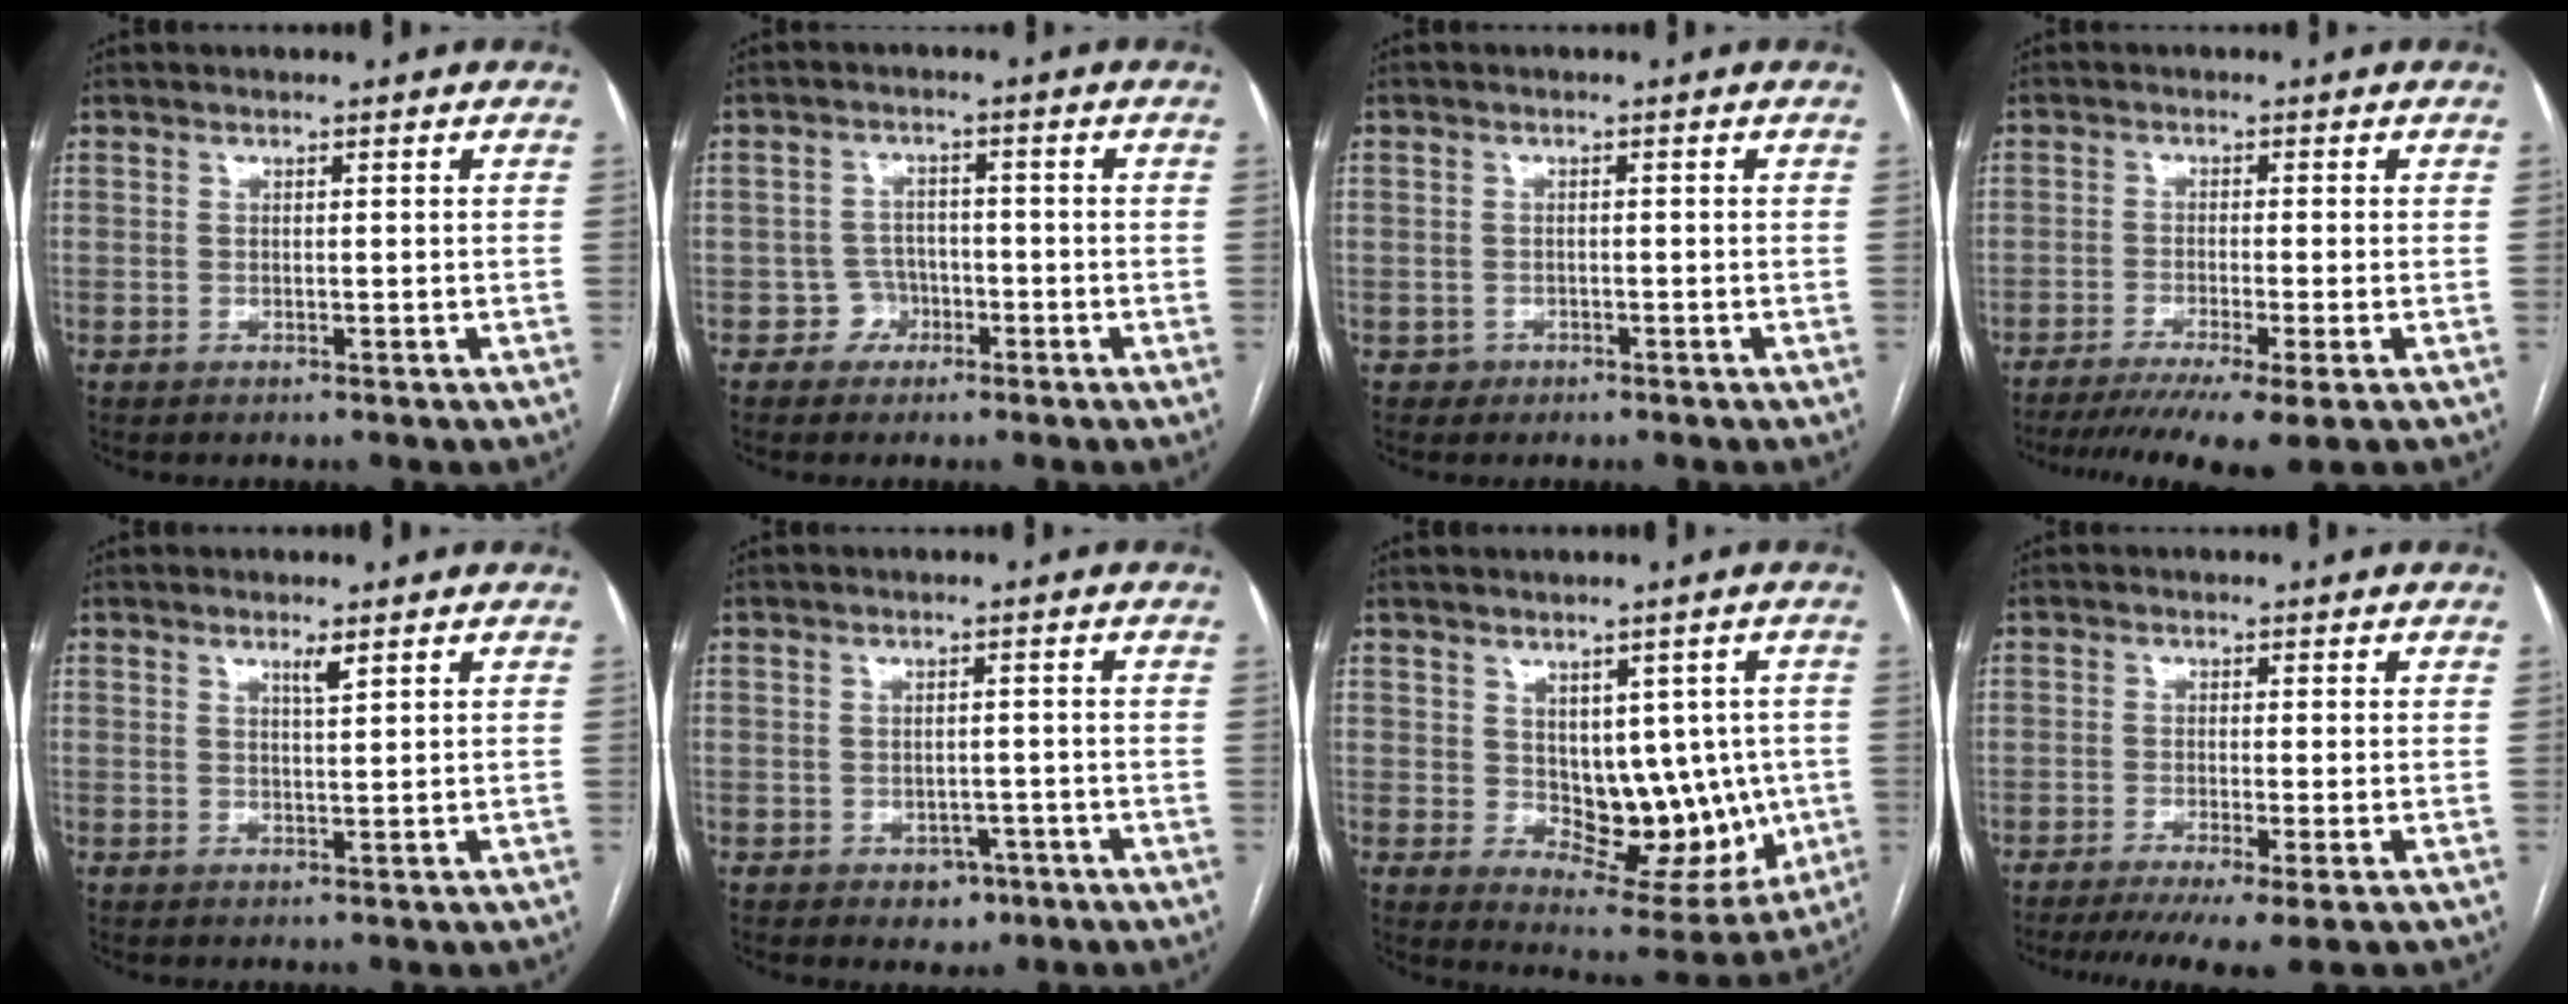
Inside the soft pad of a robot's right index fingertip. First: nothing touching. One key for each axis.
{"total": 3.4, "fx": -1.6, "fy": 3.0, "fz": -0.1, "tx": 0.012, "ty": 0.016, "tz": -0.028}
{"total": 1.7, "fx": -0.9, "fy": 1.4, "fz": -0.2, "tx": 0.006, "ty": 0.009, "tz": -0.015}
{"total": 10.1, "fx": -6.9, "fy": 0.2, "fz": 7.3, "tx": -0.114, "ty": -0.018, "tz": -0.109}
{"total": 1.7, "fx": 1.1, "fy": 0.0, "fz": 1.3, "tx": -0.024, "ty": -0.004, "tz": 0.020}
{"total": 3.3, "fx": -1.6, "fy": 2.5, "fz": 1.5, "tx": -0.008, "ty": 0.006, "tz": -0.013}
{"total": 12.3, "fx": -0.2, "fy": 7.1, "fz": 10.0, "tx": -0.113, "ty": 0.005, "tz": 0.024}
{"total": 7.3, "fx": -4.8, "fy": 0.3, "fz": 5.5, "tx": -0.085, "ty": -0.015, "tz": -0.078}